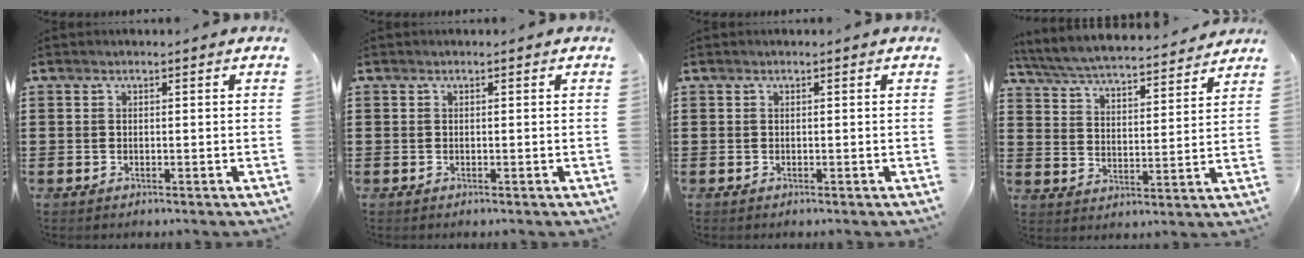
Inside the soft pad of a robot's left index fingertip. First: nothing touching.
{"total": 0.0}
{"total": 0.0}
{"total": 5.2, "force": [5.0, -0.1, 1.4], "torque": [-0.052, -0.039, 0.083]}